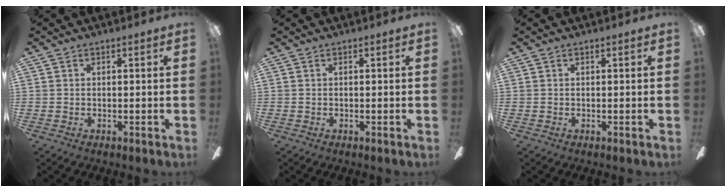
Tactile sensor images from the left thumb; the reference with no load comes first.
{"total": 0.0}
{"total": 0.0}